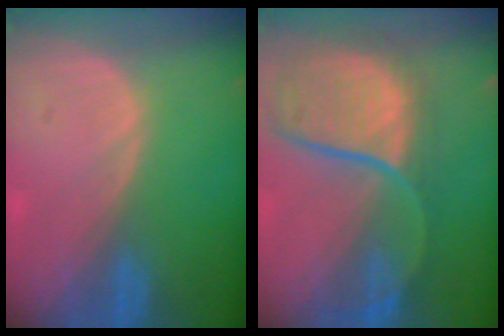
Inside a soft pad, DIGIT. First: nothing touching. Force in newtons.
{"total": 11.9, "press": 9.9, "slide": 6.6}